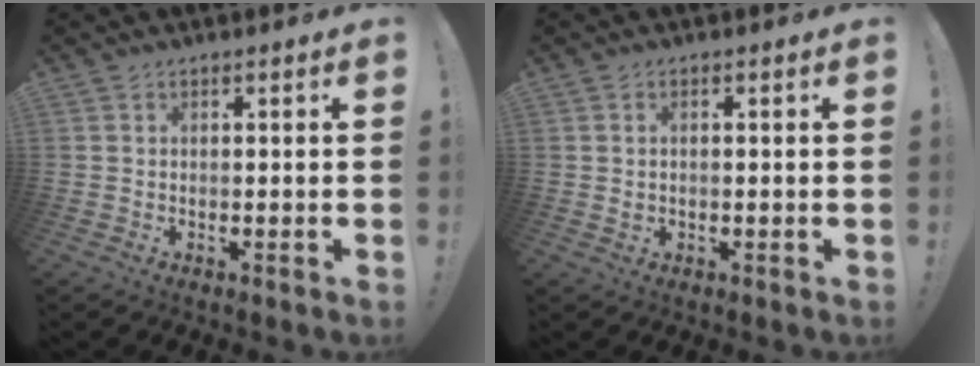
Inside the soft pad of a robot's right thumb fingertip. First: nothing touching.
{"total": 1.0, "force": [0.1, 0.6, 0.7], "torque": [-0.014, 0.004, 0.000]}